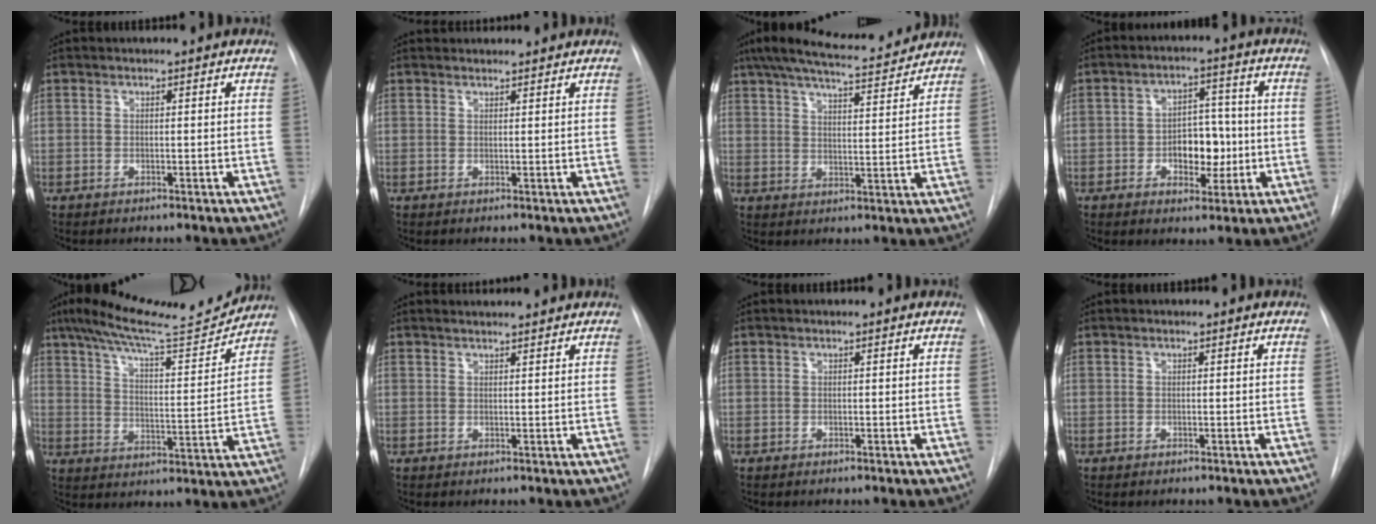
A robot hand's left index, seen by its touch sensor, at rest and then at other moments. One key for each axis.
{"total": 5.1, "fx": 5.0, "fy": 0.7, "fz": 0.9, "tx": -0.010, "ty": 0.033, "tz": 0.061}
{"total": 14.5, "fx": 12.9, "fy": 1.7, "fz": 6.3, "tx": -0.114, "ty": 0.015, "tz": 0.192}
{"total": 6.9, "fx": -1.3, "fy": 4.2, "fz": 5.3, "tx": -0.073, "ty": 0.016, "tz": -0.015}
{"total": 15.9, "fx": 14.4, "fy": 0.6, "fz": 6.5, "tx": -0.112, "ty": -0.011, "tz": 0.218}
{"total": 3.9, "fx": 3.8, "fy": 0.3, "fz": 0.9, "tx": -0.018, "ty": 0.021, "tz": 0.050}
{"total": 0.0}
{"total": 0.0}